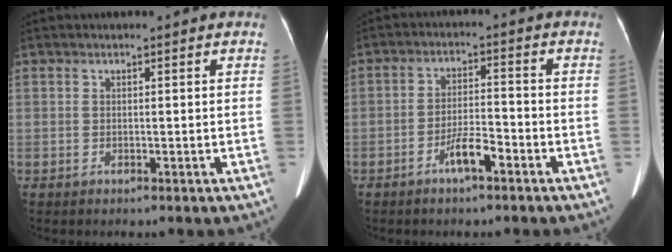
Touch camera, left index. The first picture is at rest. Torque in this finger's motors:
{"motor_torque": [0.64, 0.54, 0.10, 0.02]}